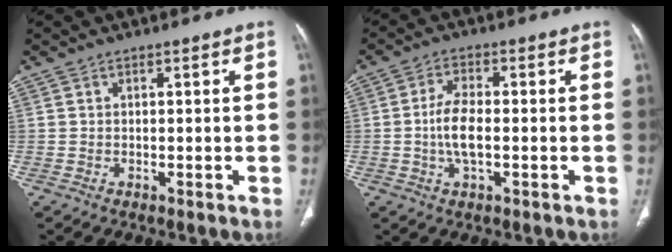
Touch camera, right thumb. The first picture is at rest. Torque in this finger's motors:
{"motor_torque": [2.37, 2.64, 0.95, -0.28, 0.17]}